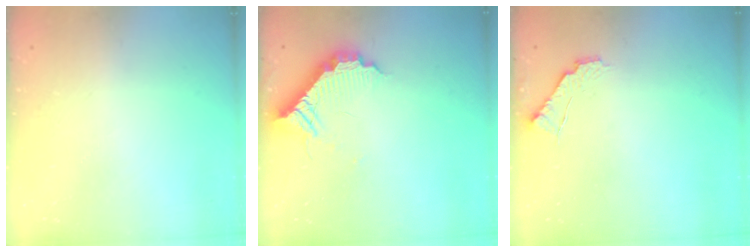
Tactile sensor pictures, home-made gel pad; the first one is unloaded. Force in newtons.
{"total": 11.1, "press": 11.1, "slide": 0.5}
{"total": 6.5, "press": 6.5, "slide": 0.3}